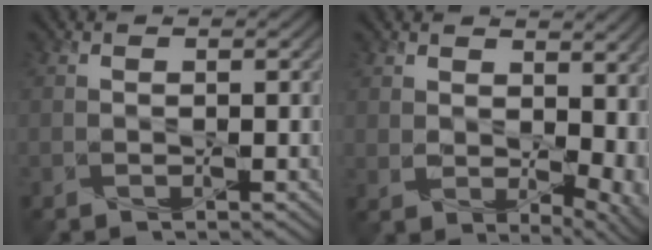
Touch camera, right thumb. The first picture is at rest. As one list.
[{"total": 8.8, "force": [1.9, 5.7, 6.4], "torque": [-0.101, -0.025, 0.058]}]